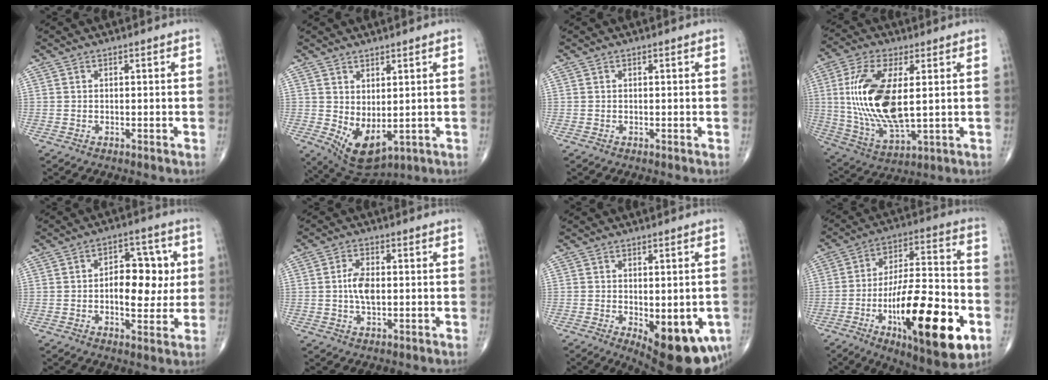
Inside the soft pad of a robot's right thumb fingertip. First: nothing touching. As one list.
[{"total": 7.7, "force": [-0.2, 4.0, 6.6], "torque": [-0.102, -0.012, 0.021]}, {"total": 0.0}, {"total": 18.1, "force": [2.0, 7.7, 16.3], "torque": [-0.338, -0.017, 0.048]}, {"total": 11.2, "force": [0.5, 6.4, 9.2], "torque": [-0.095, 0.011, 0.008]}, {"total": 5.0, "force": [0.0, 2.5, 4.3], "torque": [-0.086, 0.003, -0.001]}, {"total": 14.9, "force": [-4.8, 6.2, 12.6], "torque": [-0.128, -0.009, -0.047]}, {"total": 26.7, "force": [-9.3, 8.5, 23.5], "torque": [-0.357, 0.027, -0.138]}]